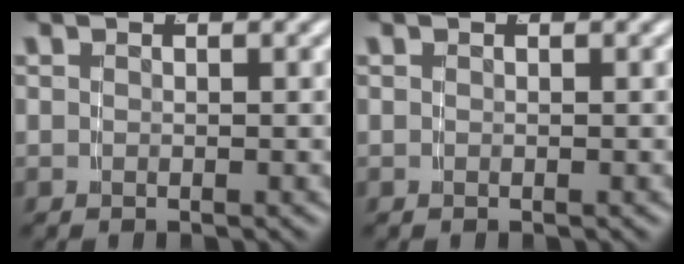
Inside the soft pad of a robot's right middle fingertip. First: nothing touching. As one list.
[{"total": 0.0}]